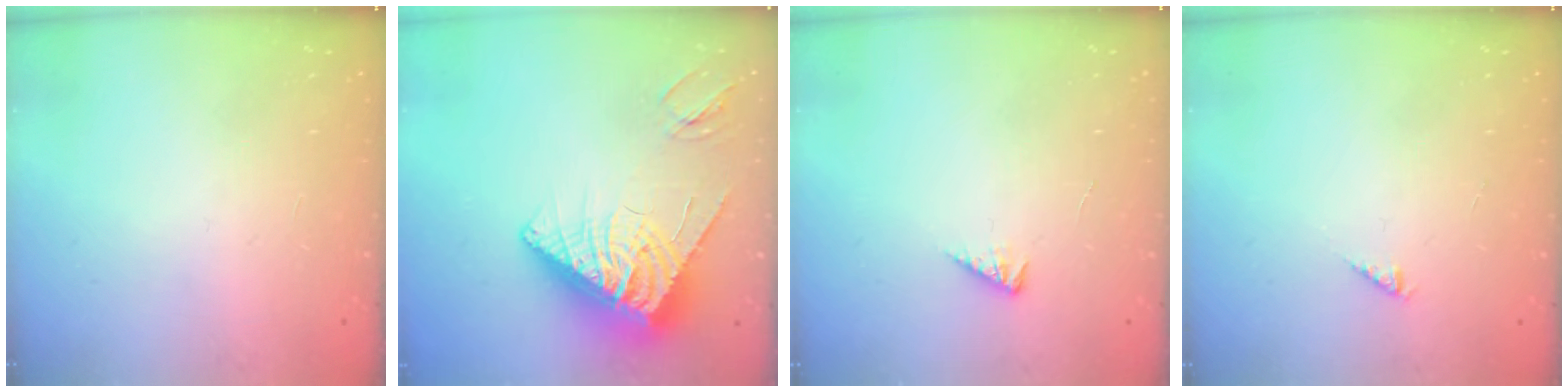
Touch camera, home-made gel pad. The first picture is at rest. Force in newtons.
{"total": 14.3, "press": 14.2, "slide": 1.8}
{"total": 2.1, "press": 2.0, "slide": 0.5}
{"total": 0.0}